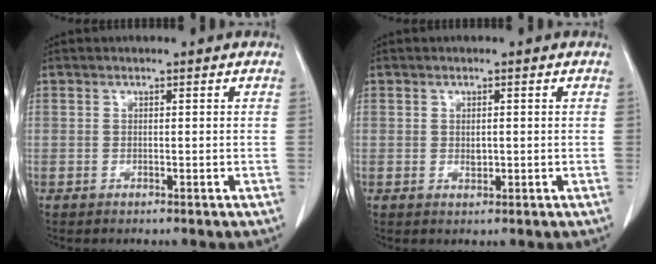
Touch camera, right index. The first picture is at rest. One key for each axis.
{"total": 1.4, "fx": 0.0, "fy": 0.7, "fz": 1.2, "tx": -0.019, "ty": -0.003, "tz": 0.003}